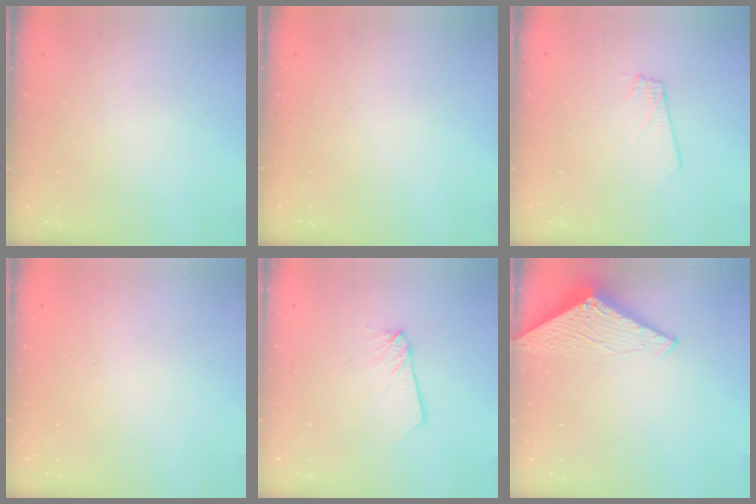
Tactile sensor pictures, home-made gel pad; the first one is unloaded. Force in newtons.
{"total": 0.0}
{"total": 2.3, "press": 2.3, "slide": 0.3}
{"total": 0.0}
{"total": 2.6, "press": 2.6, "slide": 0.2}
{"total": 2.9, "press": 2.9, "slide": 0.2}